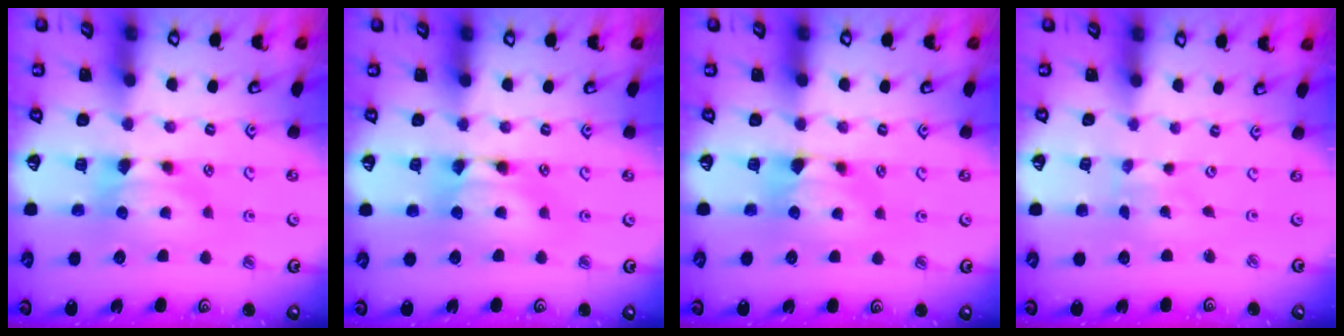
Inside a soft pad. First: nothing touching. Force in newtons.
{"total": 1.9, "press": 1.9, "slide": 0.1}
{"total": 0.9, "press": 0.7, "slide": 0.6}
{"total": 4.6, "press": 4.5, "slide": 0.2}